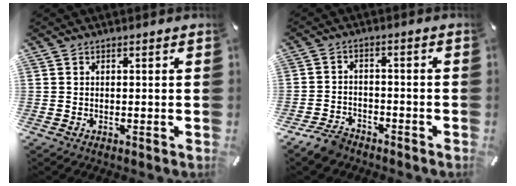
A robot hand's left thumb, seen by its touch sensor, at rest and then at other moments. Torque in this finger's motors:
{"motor_torque": [0.16, 0.75, 0.28, 0.33, 0.03]}